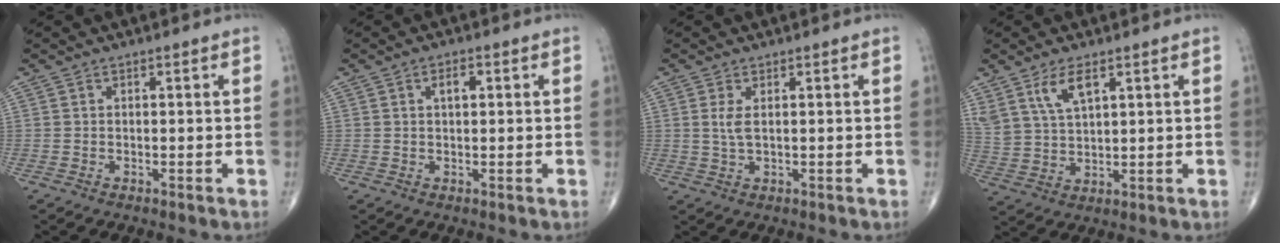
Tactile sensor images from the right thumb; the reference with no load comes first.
{"total": 2.5, "force": [0.8, 1.2, 2.1], "torque": [-0.033, 0.001, 0.012]}
{"total": 2.7, "force": [0.6, 1.0, 2.4], "torque": [-0.056, -0.001, 0.019]}
{"total": 7.3, "force": [4.2, 3.1, 5.2], "torque": [-0.101, -0.016, 0.091]}